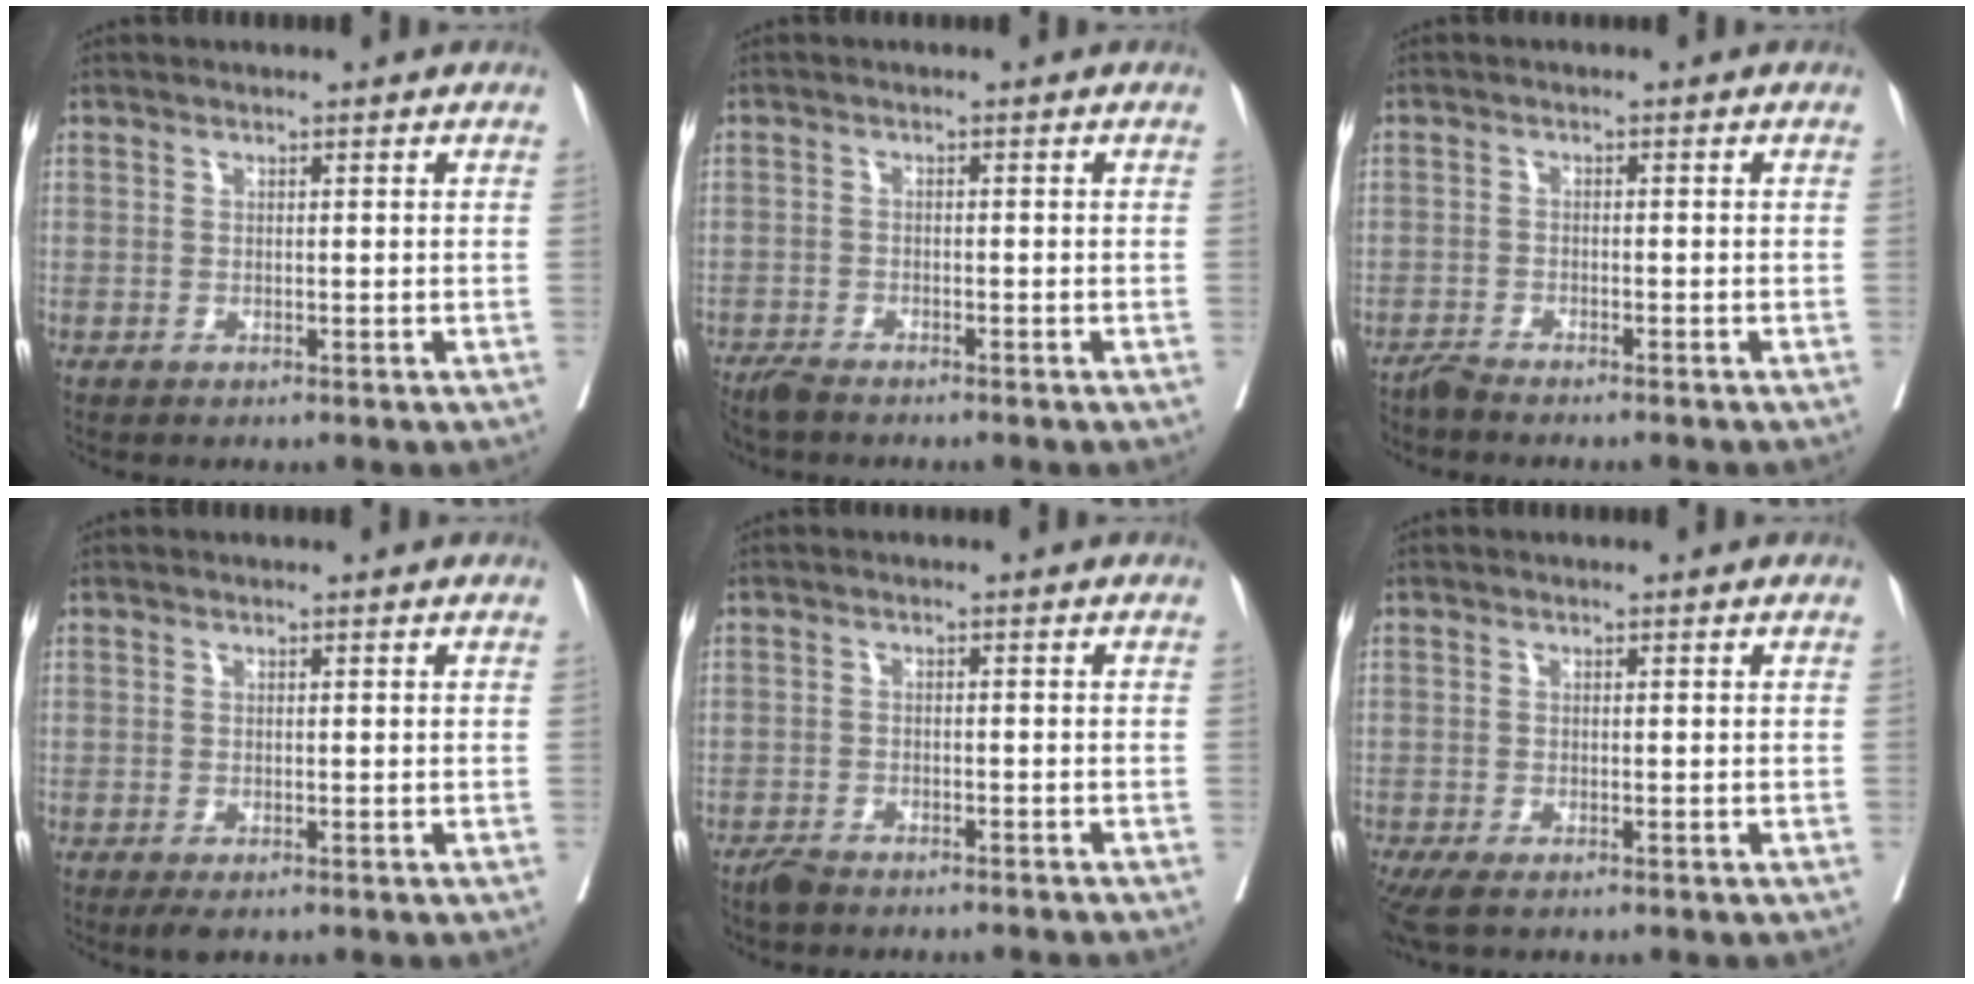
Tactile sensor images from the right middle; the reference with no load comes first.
{"total": 3.8, "force": [-3.5, 0.5, 1.5], "torque": [-0.022, -0.010, -0.060]}
{"total": 2.5, "force": [-2.5, -0.4, 0.5], "torque": [-0.003, -0.003, -0.042]}
{"total": 1.8, "force": [-1.2, 0.6, 1.3], "torque": [-0.014, -0.005, -0.014]}
{"total": 4.5, "force": [-4.3, 0.6, 1.0], "torque": [-0.010, -0.008, -0.068]}
{"total": 4.5, "force": [-3.5, 1.1, 2.6], "torque": [-0.046, -0.015, -0.058]}